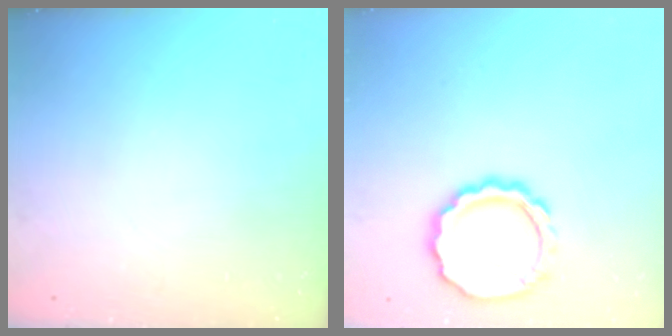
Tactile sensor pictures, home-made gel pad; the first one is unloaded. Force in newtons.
{"total": 10.3, "press": 10.2, "slide": 1.7}